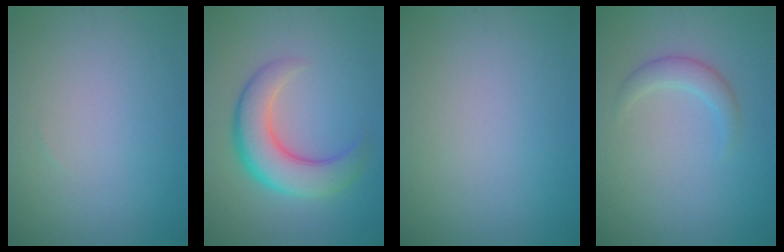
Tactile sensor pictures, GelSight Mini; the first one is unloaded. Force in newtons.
{"total": 6.6, "press": 6.5, "slide": 0.5}
{"total": 0.0}
{"total": 2.0, "press": 2.0, "slide": 0.1}